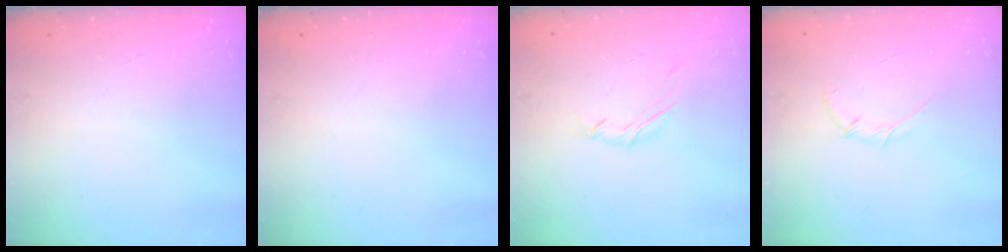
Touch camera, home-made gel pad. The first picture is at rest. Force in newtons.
{"total": 0.0}
{"total": 3.8, "press": 3.7, "slide": 0.8}
{"total": 4.0, "press": 3.8, "slide": 1.1}